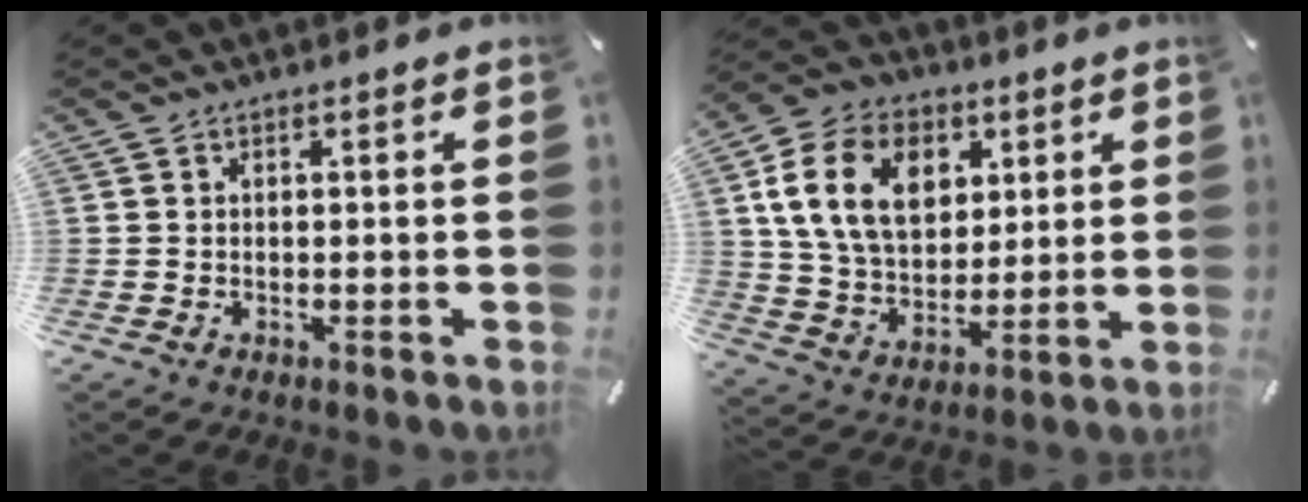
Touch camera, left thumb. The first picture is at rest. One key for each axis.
{"total": 16.3, "fx": 5.2, "fy": 12.2, "fz": 9.5, "tx": -0.192, "ty": 0.003, "tz": 0.098}